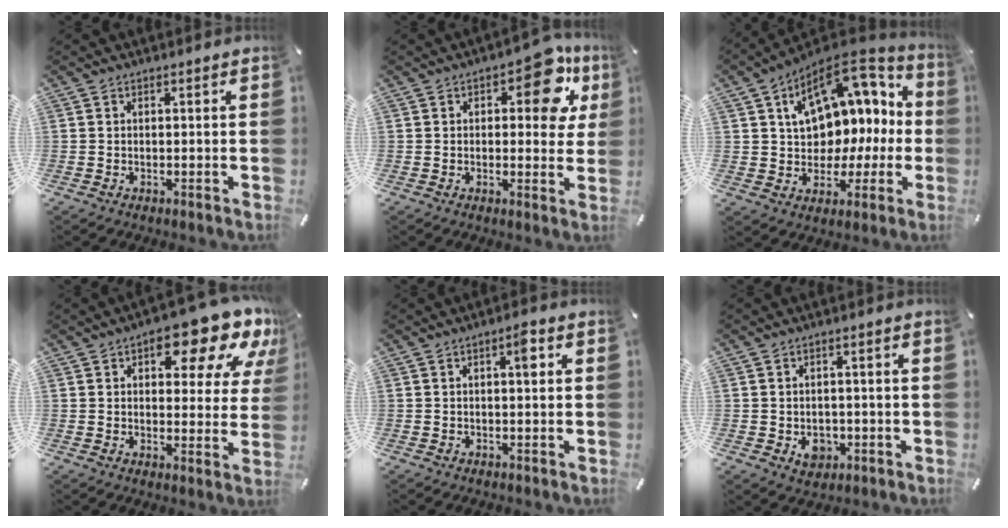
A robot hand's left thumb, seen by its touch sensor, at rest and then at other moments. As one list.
[{"total": 12.6, "force": [5.3, 6.2, 9.6], "torque": [-0.107, -0.019, 0.083]}, {"total": 15.2, "force": [6.1, 10.9, 8.6], "torque": [-0.128, -0.047, 0.112]}, {"total": 16.3, "force": [9.6, 7.1, 11.1], "torque": [-0.130, -0.060, 0.152]}, {"total": 3.3, "force": [0.9, 1.0, 3.0], "torque": [-0.045, 0.004, 0.009]}, {"total": 4.7, "force": [-1.2, 4.0, 2.2], "torque": [-0.010, 0.000, -0.020]}]